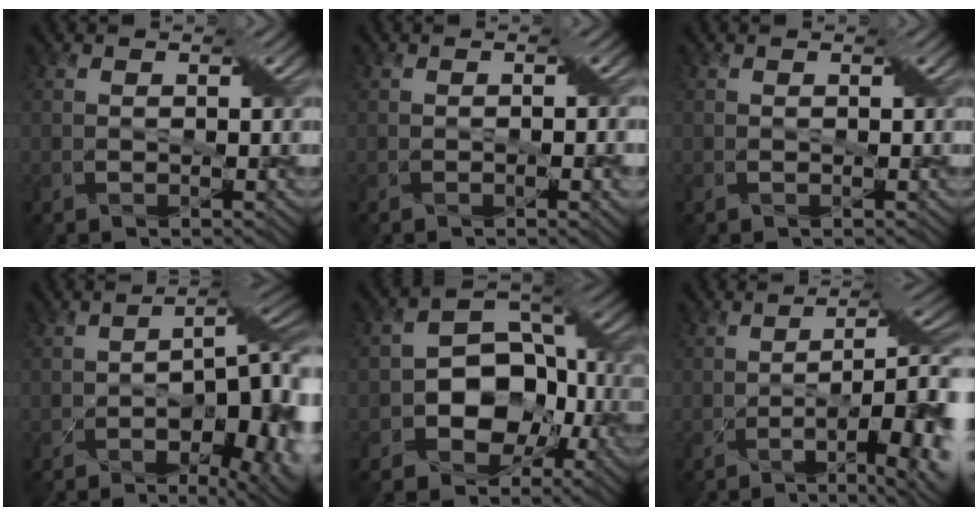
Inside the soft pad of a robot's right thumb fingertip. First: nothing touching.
{"total": 2.2, "force": [-0.5, 0.4, 2.1], "torque": [-0.034, -0.001, -0.007]}
{"total": 0.0}
{"total": 16.4, "force": [-6.3, 7.8, 12.9], "torque": [-0.139, 0.001, -0.056]}
{"total": 10.3, "force": [-2.9, 7.6, 6.4], "torque": [-0.096, -0.008, -0.059]}
{"total": 12.1, "force": [-3.9, 3.7, 10.8], "torque": [-0.150, -0.009, -0.049]}